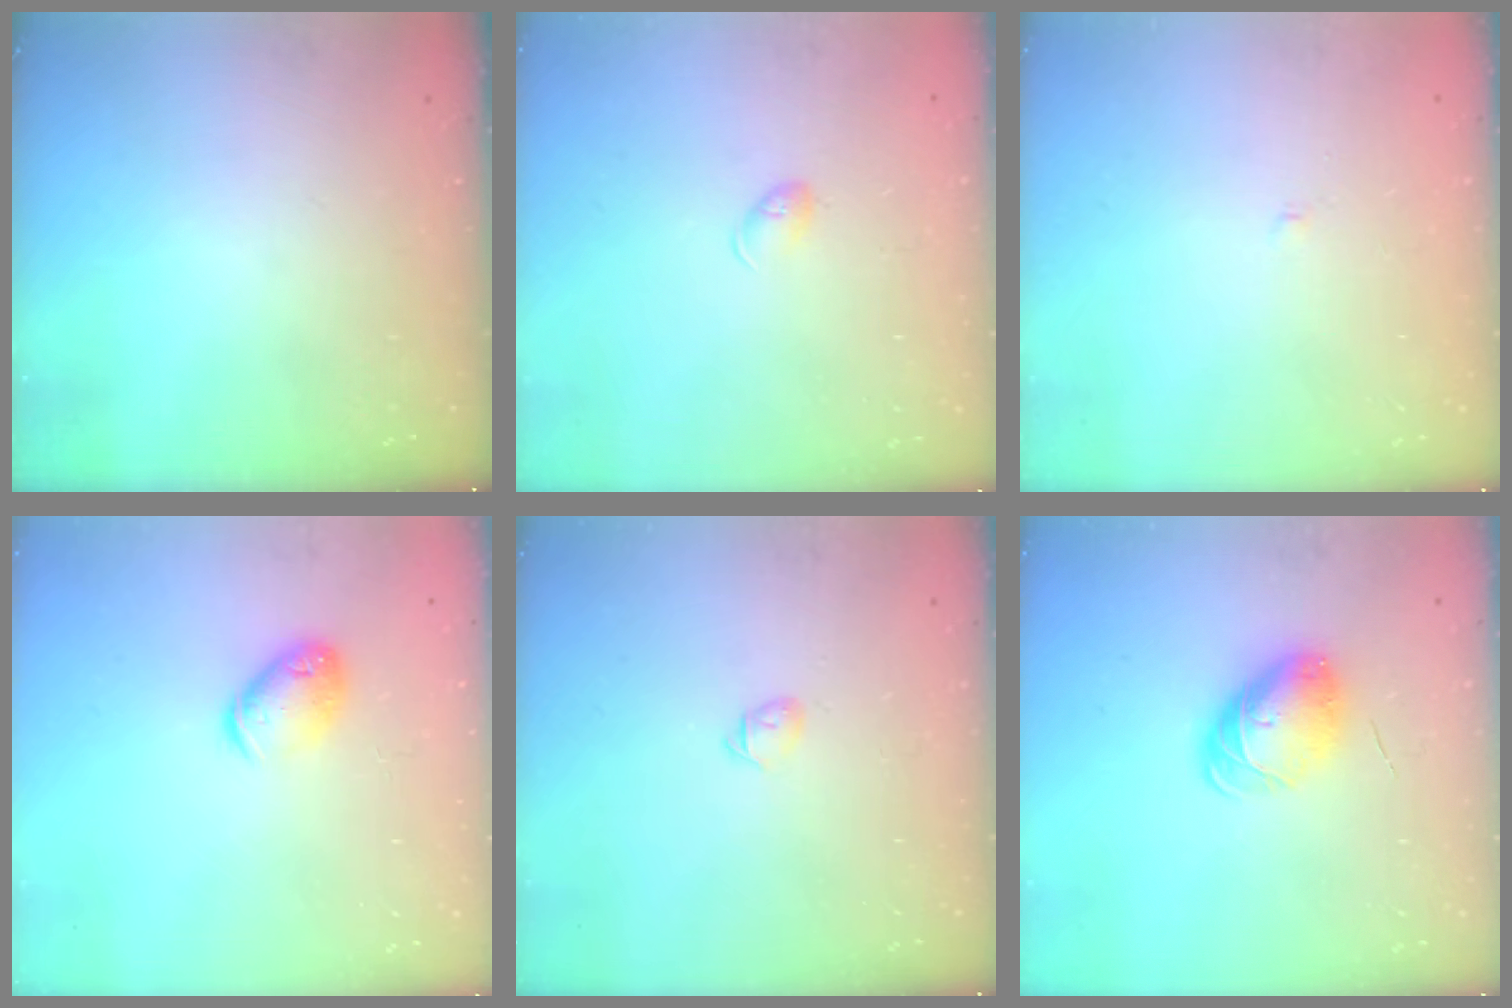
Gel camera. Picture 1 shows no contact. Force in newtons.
{"total": 4.1, "press": 4.0, "slide": 0.7}
{"total": 1.9, "press": 1.9, "slide": 0.2}
{"total": 8.4, "press": 8.3, "slide": 1.5}
{"total": 3.2, "press": 3.1, "slide": 0.8}
{"total": 7.4, "press": 7.4, "slide": 0.9}